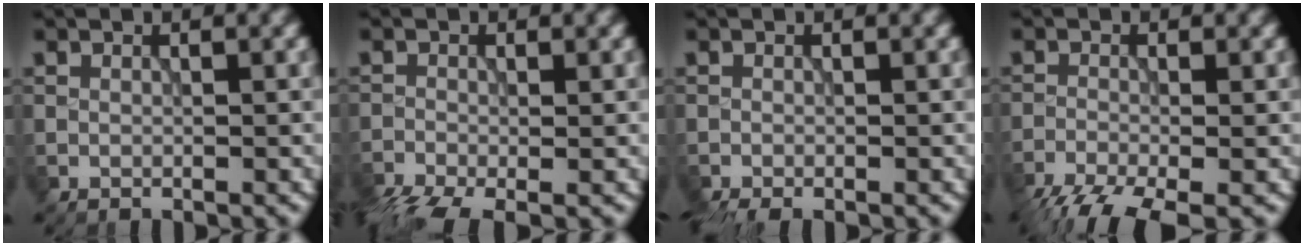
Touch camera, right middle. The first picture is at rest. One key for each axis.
{"total": 4.8, "fx": -3.4, "fy": 1.5, "fz": 3.0, "tx": -0.059, "ty": -0.019, "tz": -0.070}
{"total": 2.2, "fx": -1.9, "fy": 0.5, "fz": 1.1, "tx": -0.021, "ty": -0.011, "tz": -0.036}
{"total": 6.9, "fx": -5.0, "fy": 1.8, "fz": 4.3, "tx": -0.086, "ty": -0.037, "tz": -0.096}